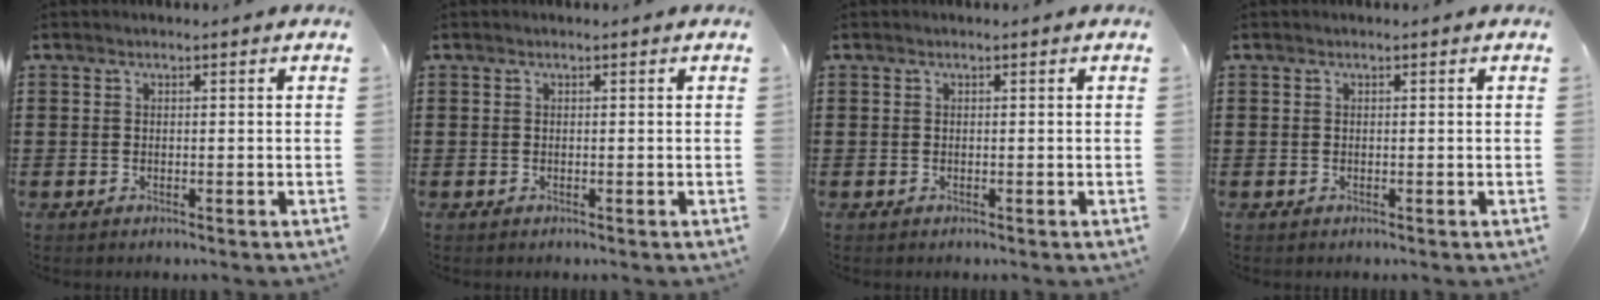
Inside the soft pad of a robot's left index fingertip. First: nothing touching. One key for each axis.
{"total": 0.0}
{"total": 0.0}
{"total": 0.0}